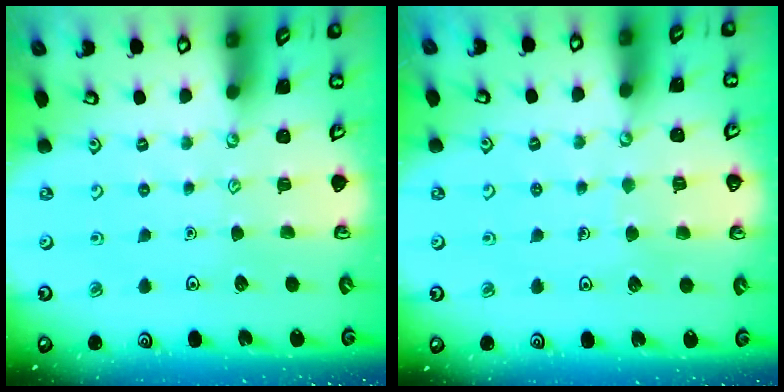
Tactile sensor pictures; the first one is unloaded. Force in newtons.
{"total": 3.6, "press": 3.6, "slide": 0.1}